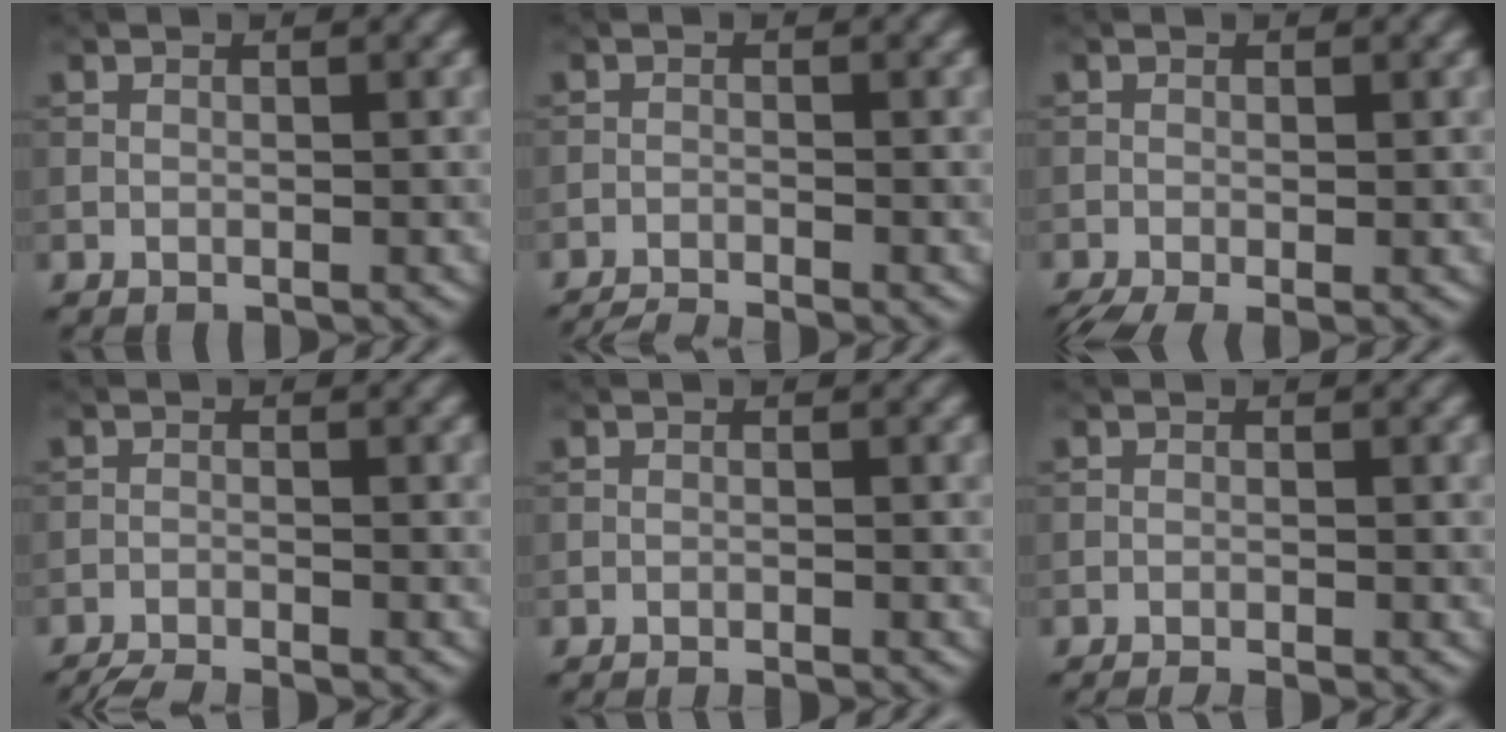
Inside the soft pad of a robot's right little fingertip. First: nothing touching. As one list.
[{"total": 3.3, "force": [-3.1, 0.3, 1.3], "torque": [-0.023, -0.013, -0.060]}, {"total": 2.7, "force": [-1.5, 0.7, 2.1], "torque": [-0.041, -0.011, -0.028]}, {"total": 4.1, "force": [-3.9, 0.4, 1.3], "torque": [-0.027, -0.017, -0.070]}, {"total": 1.6, "force": [-1.4, 0.2, 0.7], "torque": [-0.007, 0.001, -0.024]}, {"total": 1.7, "force": [-1.4, 0.2, 0.9], "torque": [-0.012, 0.002, -0.028]}]